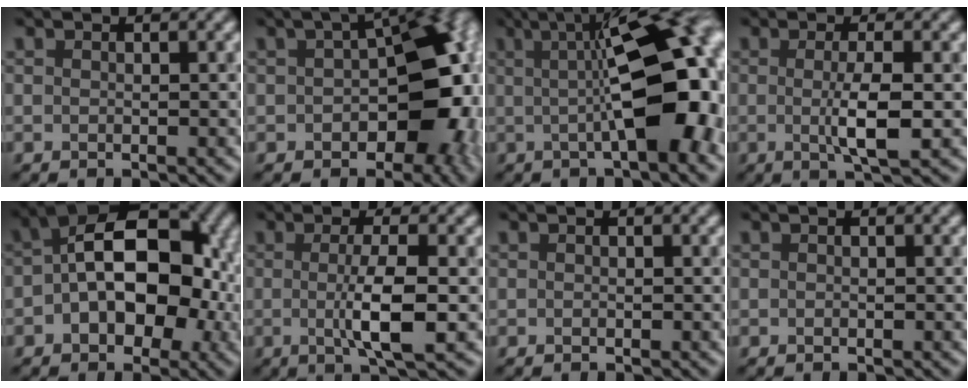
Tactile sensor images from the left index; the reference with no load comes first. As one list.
[{"total": 11.0, "force": [-1.2, 6.4, 8.9], "torque": [-0.091, 0.001, -0.022]}, {"total": 13.3, "force": [1.0, 4.0, 12.6], "torque": [-0.147, 0.025, 0.006]}, {"total": 3.8, "force": [-0.3, 0.7, 3.7], "torque": [-0.067, -0.007, -0.004]}, {"total": 11.8, "force": [-0.2, 7.3, 9.3], "torque": [-0.098, 0.024, -0.021]}, {"total": 4.8, "force": [-0.4, 0.9, 4.7], "torque": [-0.079, -0.007, -0.007]}, {"total": 0.0}, {"total": 0.0}]